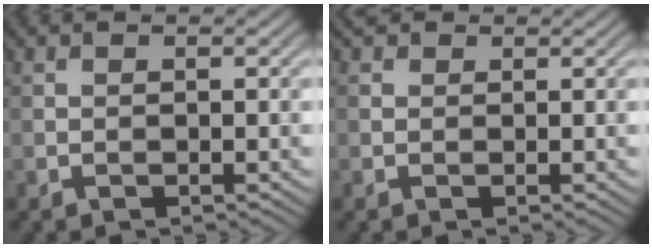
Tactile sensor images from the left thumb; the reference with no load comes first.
{"total": 1.1, "force": [0.7, 0.9, 0.3], "torque": [-0.008, 0.002, 0.009]}